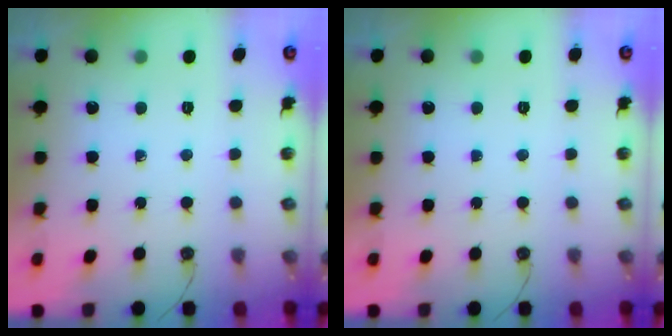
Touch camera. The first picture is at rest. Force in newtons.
{"total": 0.0}